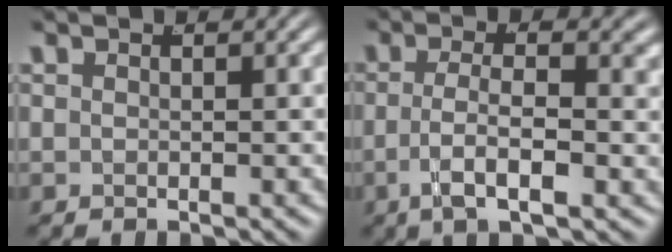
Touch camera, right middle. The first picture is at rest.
{"total": 4.8, "force": [-1.2, 1.2, 4.4], "torque": [-0.078, -0.014, -0.017]}